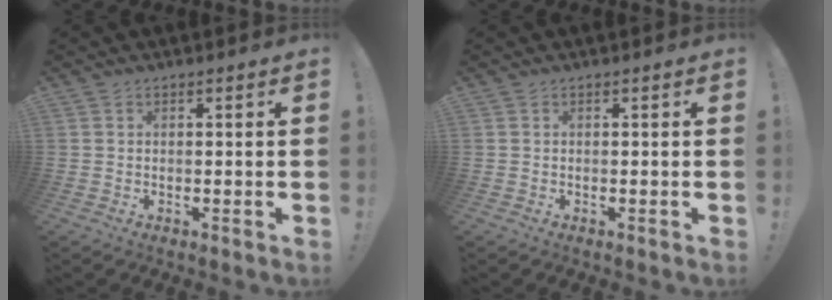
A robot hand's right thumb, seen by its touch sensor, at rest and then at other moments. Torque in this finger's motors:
{"motor_torque": [0.00, 0.00, 0.00, 0.00, 0.00]}